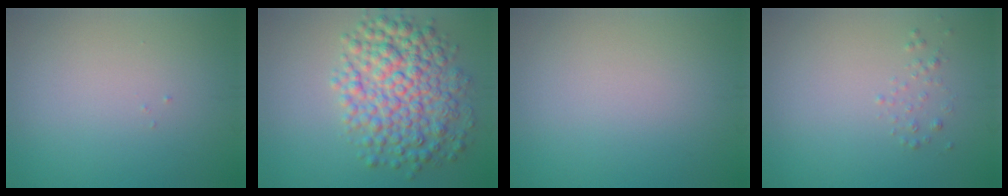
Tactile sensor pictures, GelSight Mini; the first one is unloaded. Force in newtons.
{"total": 7.7, "press": 7.7, "slide": 0.1}
{"total": 0.0}
{"total": 0.7, "press": 0.7, "slide": 0.0}